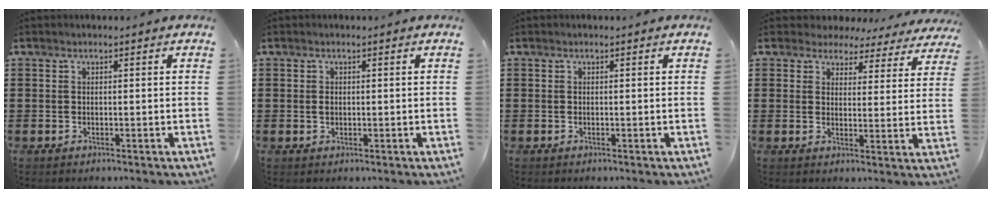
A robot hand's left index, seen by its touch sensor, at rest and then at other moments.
{"total": 0.9, "force": [0.1, 0.5, 0.7], "torque": [-0.017, 0.001, 0.002]}
{"total": 0.0}
{"total": 3.7, "force": [3.5, 1.3, 0.5], "torque": [-0.023, -0.017, 0.058]}